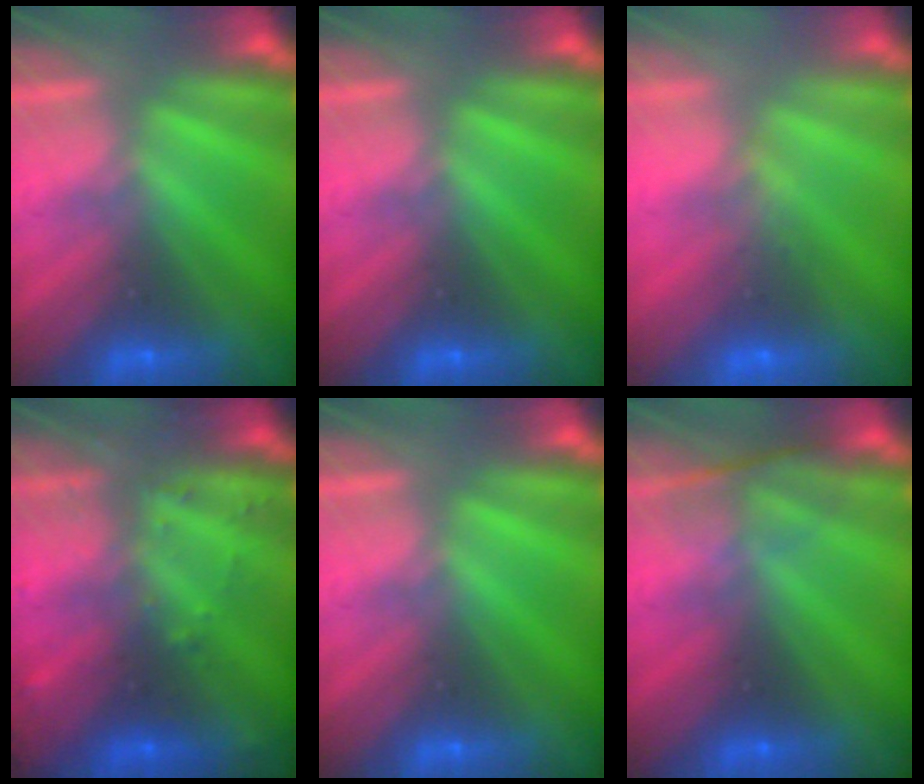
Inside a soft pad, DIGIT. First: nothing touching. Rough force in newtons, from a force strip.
{"total": 0.0}
{"total": 4.6}
{"total": 2.9}
{"total": 0.0}
{"total": 2.3}